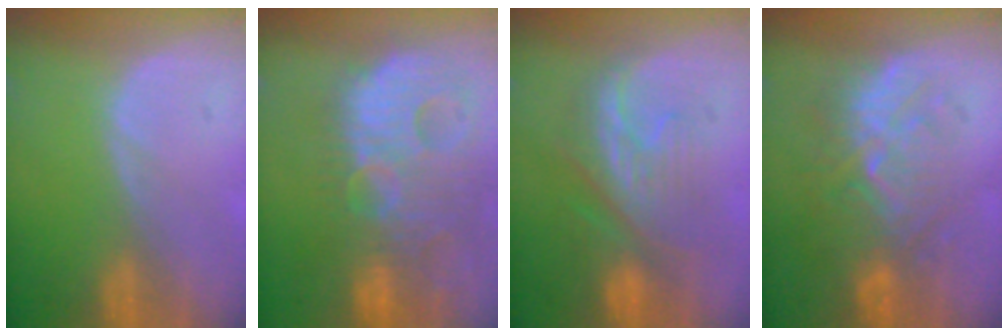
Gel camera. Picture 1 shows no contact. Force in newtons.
{"total": 14.4, "press": 12.4, "slide": 7.3}
{"total": 8.9, "press": 8.4, "slide": 2.8}
{"total": 9.4, "press": 9.1, "slide": 2.6}